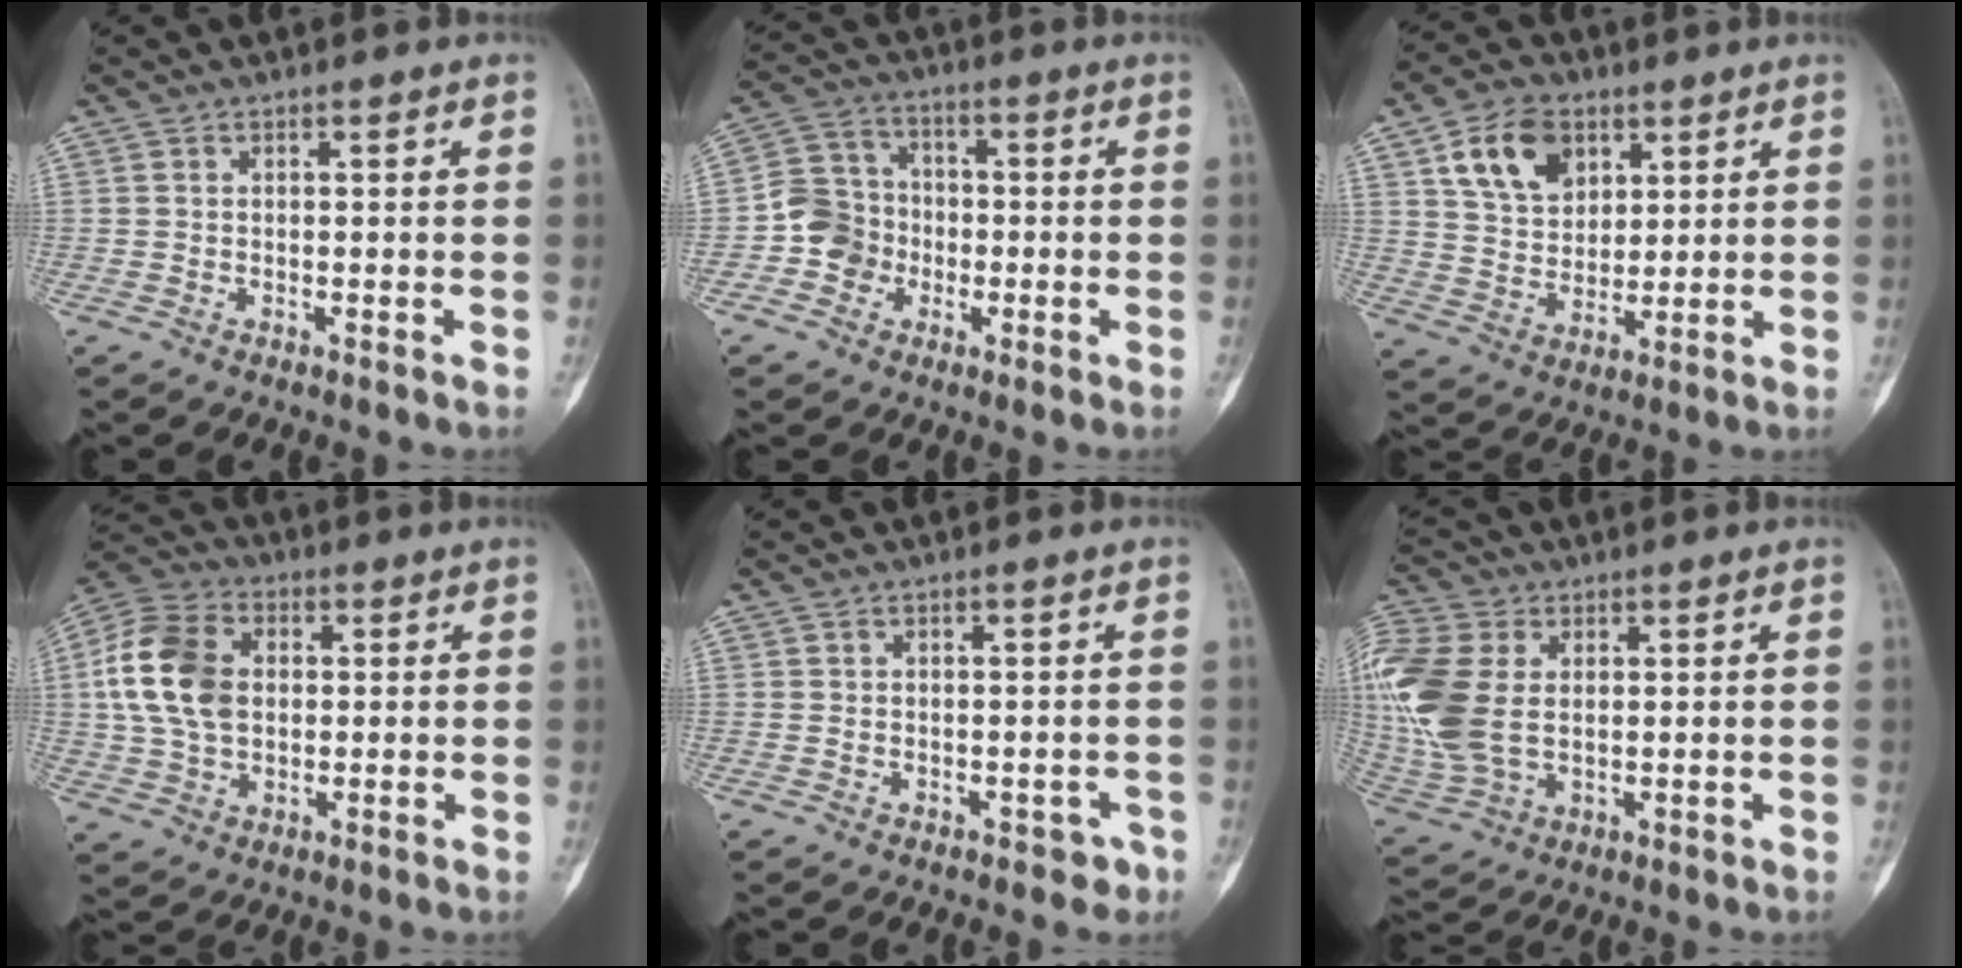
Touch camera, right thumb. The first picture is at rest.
{"total": 8.1, "force": [-2.1, 7.5, 2.2], "torque": [-0.010, 0.027, -0.047]}
{"total": 11.7, "force": [5.3, 8.0, 6.7], "torque": [-0.089, -0.018, 0.099]}
{"total": 14.5, "force": [1.5, 10.3, 10.1], "torque": [-0.182, 0.015, 0.022]}
{"total": 2.3, "force": [-1.2, 1.6, 1.1], "torque": [0.003, 0.011, -0.011]}
{"total": 17.7, "force": [2.6, 11.8, 13.0], "torque": [-0.325, -0.003, 0.057]}